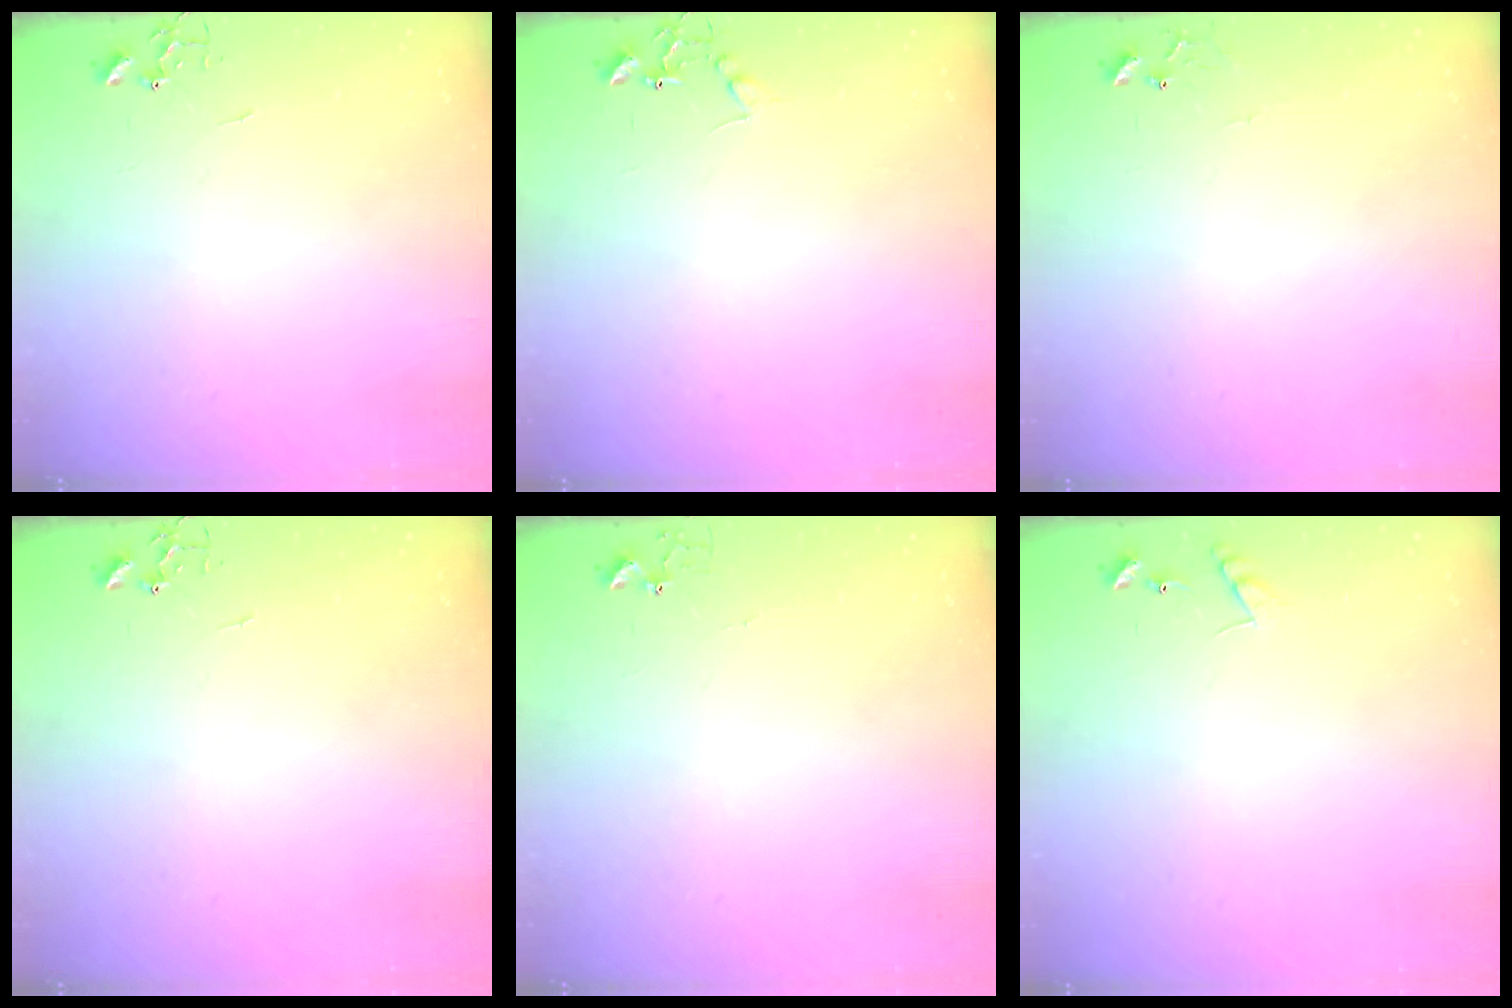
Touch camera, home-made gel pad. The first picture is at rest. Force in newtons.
{"total": 6.9, "press": 6.9, "slide": 0.4}
{"total": 7.0, "press": 7.0, "slide": 0.6}
{"total": 0.0}
{"total": 2.9, "press": 2.9, "slide": 0.4}
{"total": 7.5, "press": 7.5, "slide": 0.6}